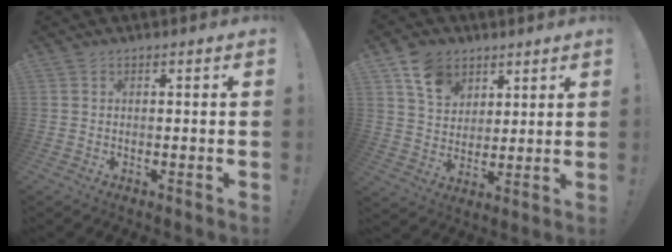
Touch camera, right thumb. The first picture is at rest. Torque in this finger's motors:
{"motor_torque": [0.18, 0.33, 0.06, 0.17, 0.01]}